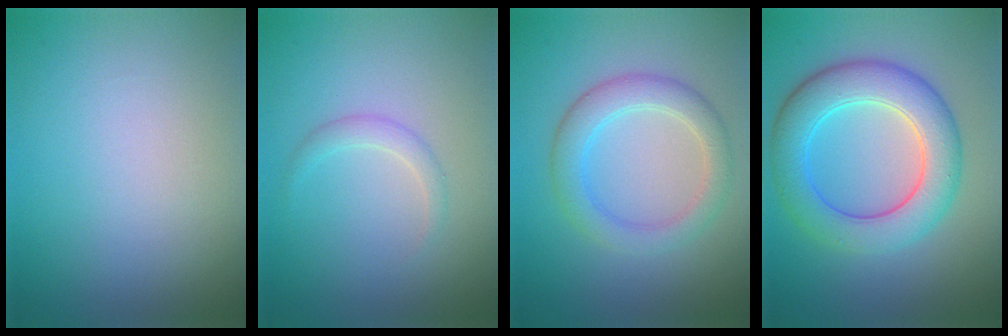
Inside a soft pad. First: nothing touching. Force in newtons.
{"total": 1.2, "press": 1.2, "slide": 0.0}
{"total": 3.7, "press": 3.7, "slide": 0.1}
{"total": 7.0, "press": 7.0, "slide": 0.1}